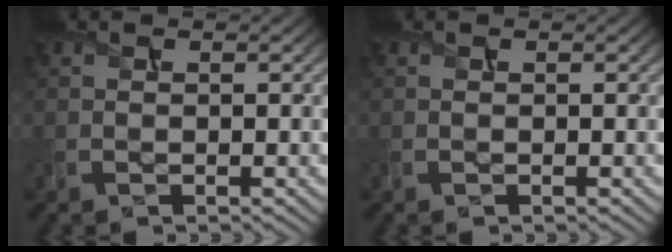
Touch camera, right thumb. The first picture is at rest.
{"total": 0.0}